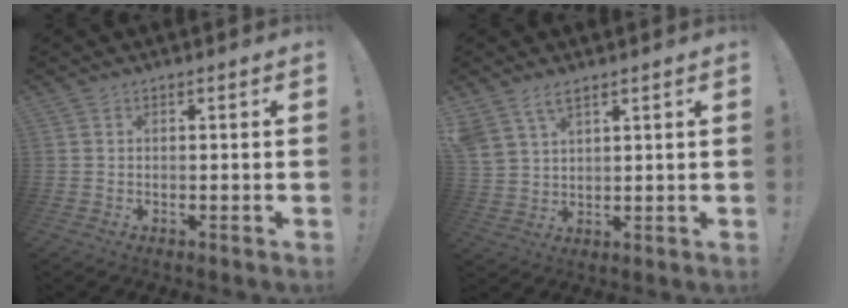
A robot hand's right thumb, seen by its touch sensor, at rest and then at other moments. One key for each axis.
{"total": 6.1, "fx": 4.2, "fy": 3.2, "fz": 3.1, "tx": -0.066, "ty": -0.010, "tz": 0.085}